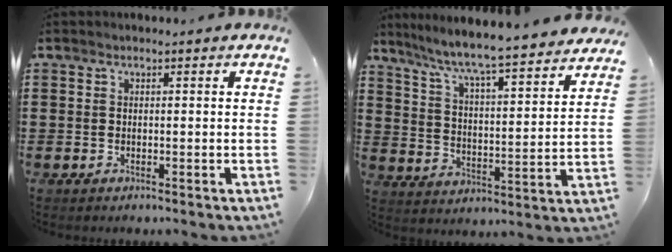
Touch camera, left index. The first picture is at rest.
{"total": 6.0, "force": [5.4, -0.5, 2.5], "torque": [-0.073, -0.051, 0.083]}